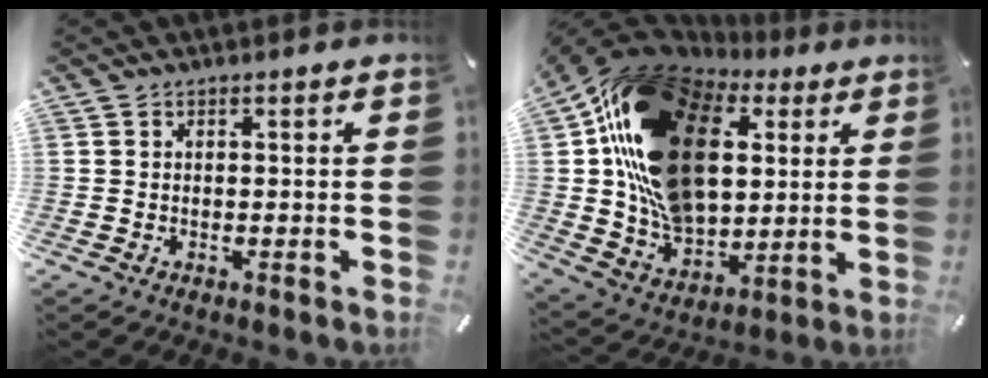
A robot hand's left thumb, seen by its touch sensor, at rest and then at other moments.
{"total": 29.1, "force": [8.0, 19.4, 20.2], "torque": [-0.399, -0.022, 0.149]}